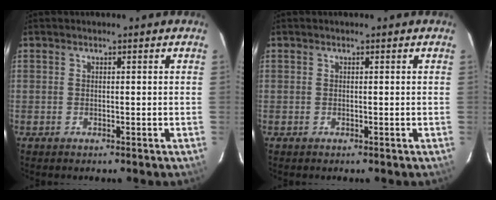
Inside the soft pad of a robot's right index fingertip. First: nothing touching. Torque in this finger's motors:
{"motor_torque": [0.00, 0.00, 0.01, 0.00]}